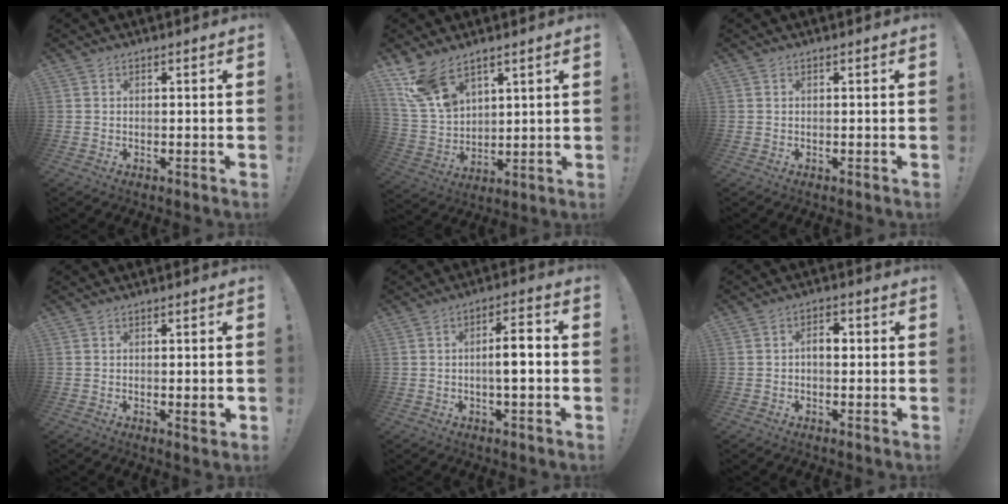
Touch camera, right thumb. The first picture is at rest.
{"total": 11.6, "force": [8.5, 5.8, 5.4], "torque": [-0.117, -0.044, 0.169]}
{"total": 0.0}
{"total": 3.0, "force": [-0.3, 0.3, 3.0], "torque": [-0.034, -0.007, -0.006]}
{"total": 7.0, "force": [-1.0, 1.6, 6.8], "torque": [-0.106, 0.008, -0.023]}
{"total": 4.4, "force": [-0.1, 2.5, 3.6], "torque": [-0.052, 0.008, -0.008]}